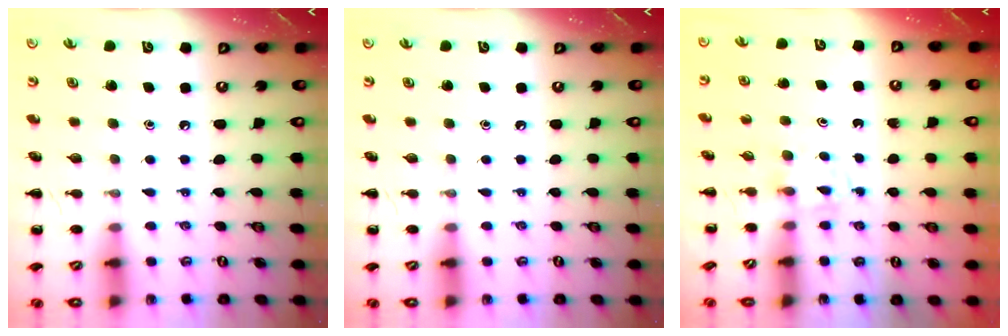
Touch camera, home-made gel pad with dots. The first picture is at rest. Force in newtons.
{"total": 0.0}
{"total": 2.4, "press": 2.1, "slide": 1.1}